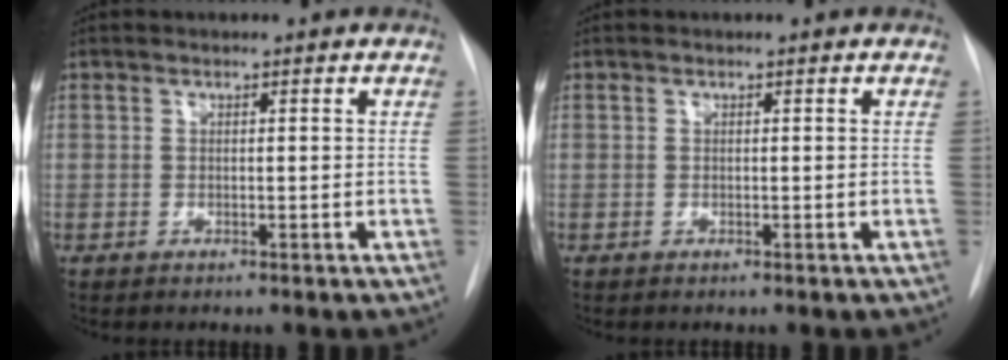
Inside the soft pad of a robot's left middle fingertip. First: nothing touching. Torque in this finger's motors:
{"motor_torque": [0.00, 0.00, 0.00, 0.00]}